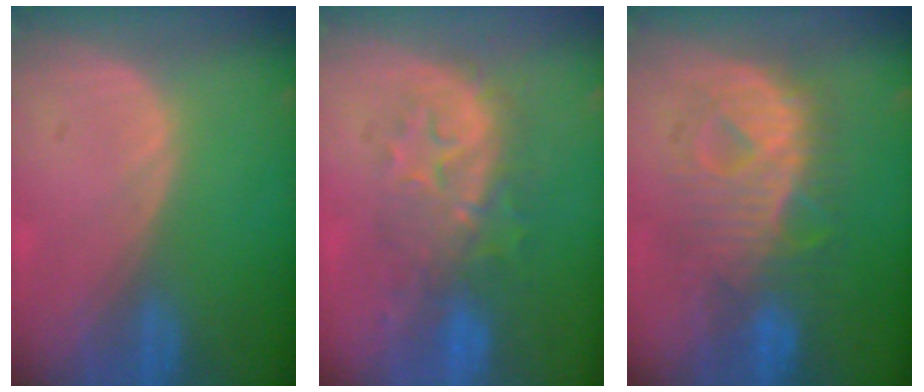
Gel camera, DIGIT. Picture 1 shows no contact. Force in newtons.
{"total": 8.4, "press": 8.3, "slide": 1.3}
{"total": 9.3, "press": 9.3, "slide": 0.3}